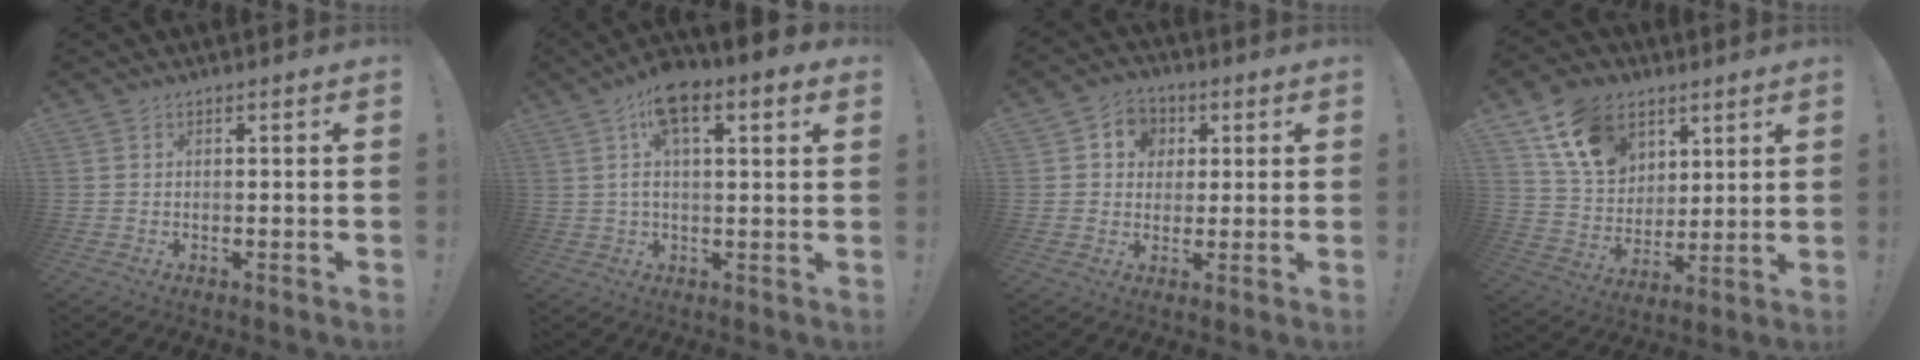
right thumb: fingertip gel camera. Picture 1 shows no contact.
{"total": 9.9, "force": [4.7, 3.6, 8.0], "torque": [-0.128, -0.011, 0.078]}
{"total": 7.4, "force": [1.4, 6.9, 2.4], "torque": [-0.033, 0.001, 0.031]}
{"total": 15.8, "force": [8.4, 11.4, 7.0], "torque": [-0.125, -0.035, 0.165]}